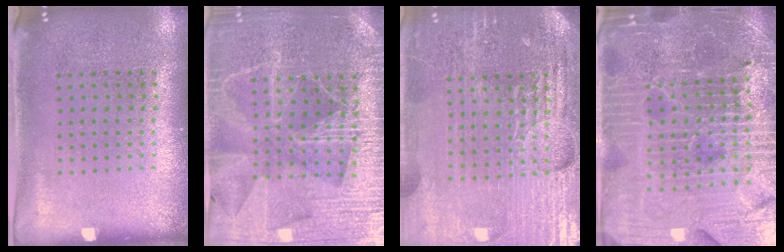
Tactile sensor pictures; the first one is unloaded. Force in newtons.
{"total": 4.5, "press": 4.2, "slide": 1.7}
{"total": 4.9, "press": 4.6, "slide": 1.8}
{"total": 5.4, "press": 5.0, "slide": 1.9}